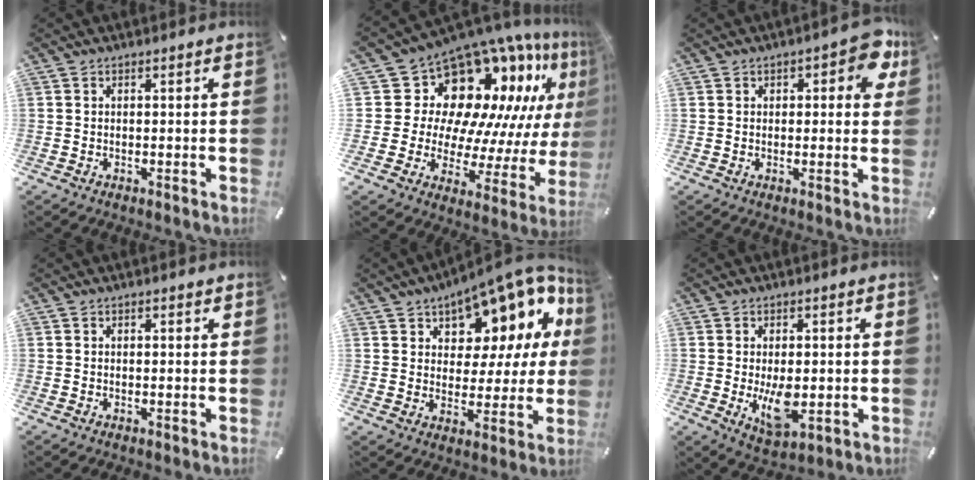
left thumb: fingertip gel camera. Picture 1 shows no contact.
{"total": 18.0, "force": [11.7, 10.8, 8.3], "torque": [-0.135, -0.127, 0.213]}
{"total": 6.1, "force": [2.4, 3.3, 4.5], "torque": [-0.044, -0.007, 0.033]}
{"total": 0.6, "force": [0.3, 0.3, 0.4], "torque": [-0.007, 0.002, 0.005]}
{"total": 12.5, "force": [9.9, 6.3, 4.5], "torque": [-0.070, -0.089, 0.170]}
{"total": 8.5, "force": [-0.6, 4.5, 7.2], "torque": [-0.129, -0.015, -0.011]}